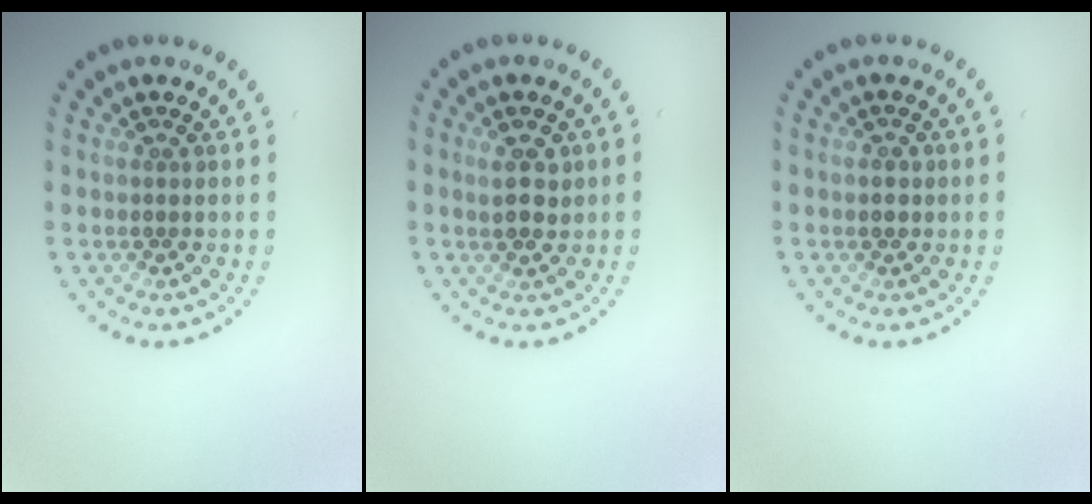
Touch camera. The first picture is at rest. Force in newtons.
{"total": 2.1, "press": 2.0, "slide": 0.5}
{"total": 1.5, "press": 1.5, "slide": 0.1}